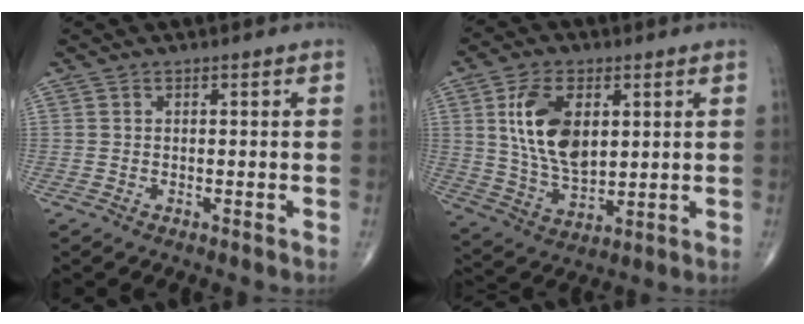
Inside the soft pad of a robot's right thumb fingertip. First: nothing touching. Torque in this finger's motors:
{"motor_torque": [0.79, 1.71, 1.46, 0.01, 0.52]}